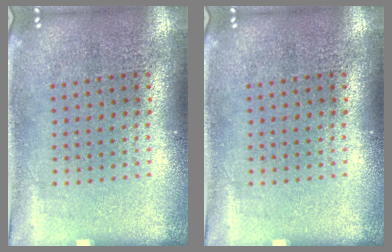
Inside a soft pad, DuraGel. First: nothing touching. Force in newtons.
{"total": 0.0}